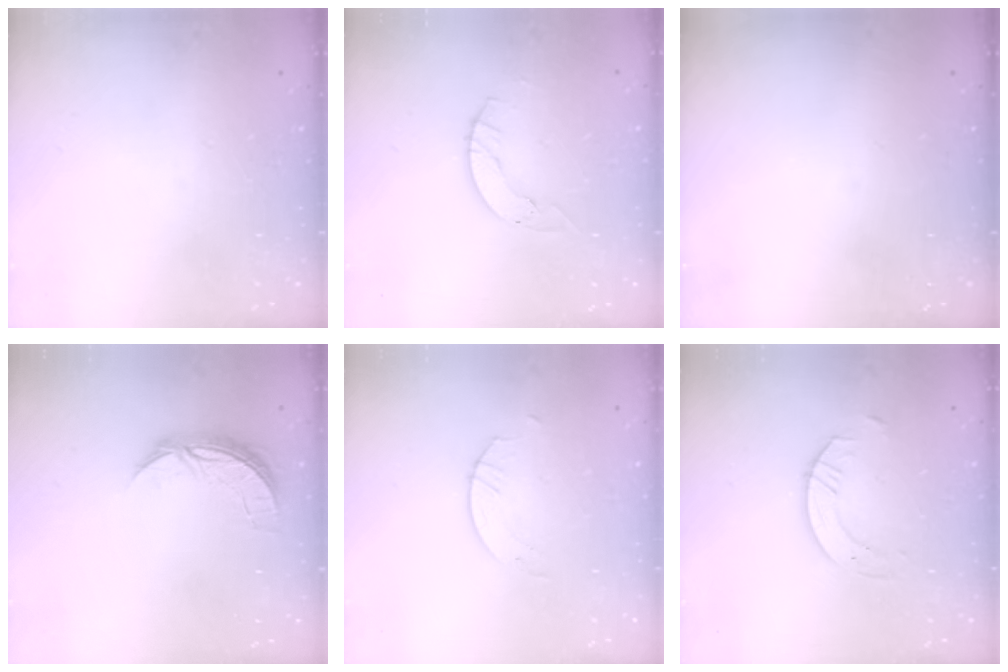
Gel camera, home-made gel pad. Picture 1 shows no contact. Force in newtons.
{"total": 4.0, "press": 4.0, "slide": 0.4}
{"total": 0.0}
{"total": 7.1, "press": 7.0, "slide": 0.7}
{"total": 2.6, "press": 2.6, "slide": 0.2}
{"total": 5.0, "press": 5.0, "slide": 0.5}